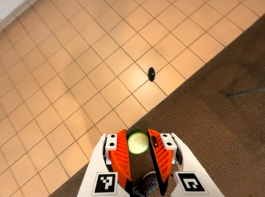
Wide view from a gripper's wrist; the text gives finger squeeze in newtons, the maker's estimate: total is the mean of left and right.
{"total": 8.3, "left": 8.5, "right": 8.1}